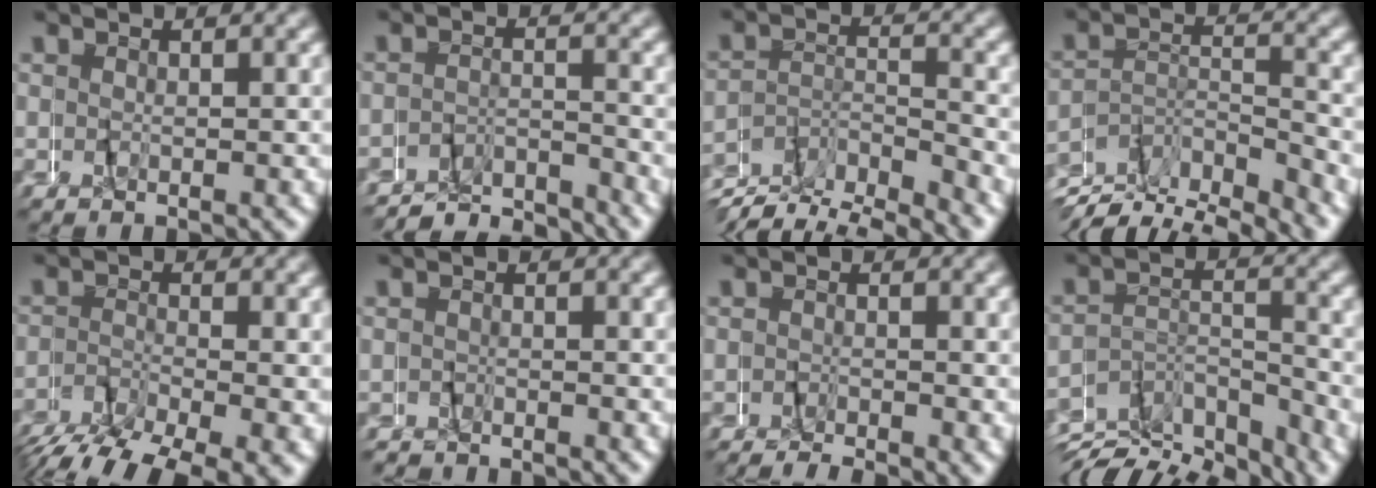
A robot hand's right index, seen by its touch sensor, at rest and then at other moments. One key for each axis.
{"total": 5.9, "fx": -5.8, "fy": 0.8, "fz": 0.2, "tx": 0.000, "ty": -0.012, "tz": -0.100}
{"total": 6.1, "fx": -4.4, "fy": 2.7, "fz": 3.3, "tx": -0.047, "ty": -0.001, "tz": -0.083}
{"total": 5.7, "fx": -3.9, "fy": 2.6, "fz": 3.2, "tx": -0.034, "ty": 0.013, "tz": -0.081}
{"total": 5.7, "fx": -5.1, "fy": 1.1, "fz": 2.3, "tx": -0.045, "ty": -0.008, "tz": -0.081}
{"total": 1.3, "fx": -0.3, "fy": 1.3, "fz": 0.0, "tx": -0.002, "ty": 0.010, "tz": -0.019}
{"total": 2.7, "fx": -2.2, "fy": 1.1, "fz": 1.1, "tx": -0.012, "ty": -0.003, "tz": -0.040}
{"total": 5.2, "fx": -4.4, "fy": 1.9, "fz": 2.0, "tx": -0.011, "ty": 0.008, "tz": -0.089}